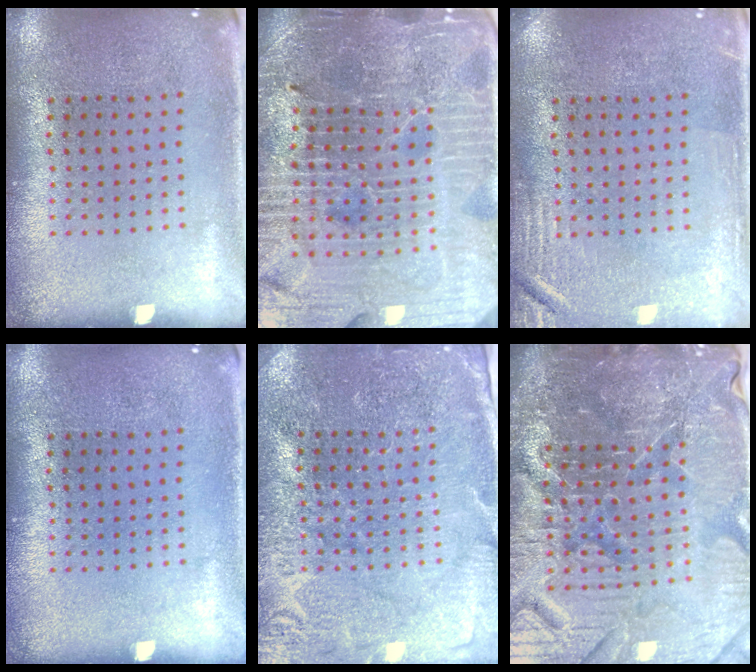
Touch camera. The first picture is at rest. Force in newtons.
{"total": 5.5, "press": 5.1, "slide": 2.0}
{"total": 2.7, "press": 2.7, "slide": 0.4}
{"total": 0.0}
{"total": 3.5, "press": 3.4, "slide": 0.6}
{"total": 6.8, "press": 6.1, "slide": 2.9}